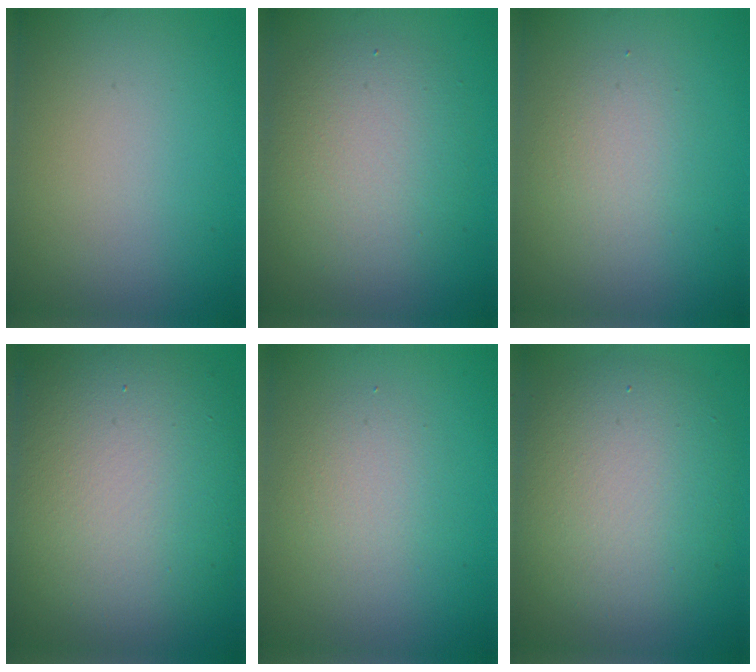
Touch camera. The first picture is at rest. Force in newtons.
{"total": 5.1, "press": 5.1, "slide": 0.2}
{"total": 2.3, "press": 2.3, "slide": 0.1}
{"total": 13.9, "press": 13.9, "slide": 0.7}
{"total": 2.3, "press": 2.3, "slide": 0.1}
{"total": 7.5, "press": 7.5, "slide": 0.8}